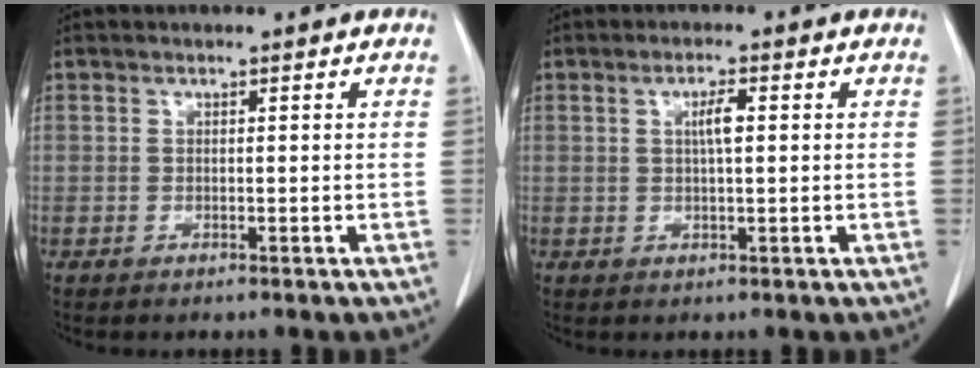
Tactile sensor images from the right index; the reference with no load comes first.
{"total": 2.9, "force": [0.7, 0.4, 2.7], "torque": [-0.049, 0.003, 0.013]}